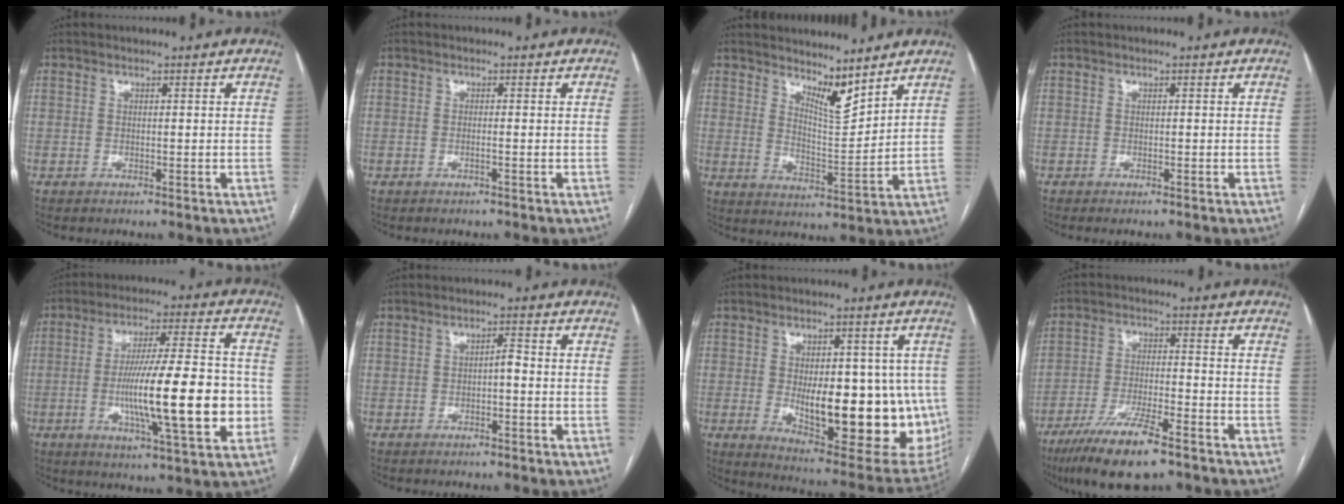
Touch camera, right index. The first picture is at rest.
{"total": 0.6, "force": [-0.2, -0.1, 0.6], "torque": [-0.012, 0.001, -0.003]}
{"total": 6.5, "force": [5.6, 0.8, 3.2], "torque": [-0.059, -0.014, 0.104]}
{"total": 0.7, "force": [-0.5, 0.0, 0.4], "torque": [-0.010, -0.002, -0.009]}
{"total": 17.4, "force": [-2.8, 2.1, 17.0], "torque": [-0.284, 0.000, -0.044]}
{"total": 1.7, "force": [-0.5, 0.5, 1.6], "torque": [-0.022, 0.005, -0.010]}
{"total": 19.4, "force": [-1.6, 8.1, 17.5], "torque": [-0.193, -0.001, 0.005]}
{"total": 11.7, "force": [-7.9, 1.8, 8.3], "torque": [-0.155, -0.024, -0.137]}